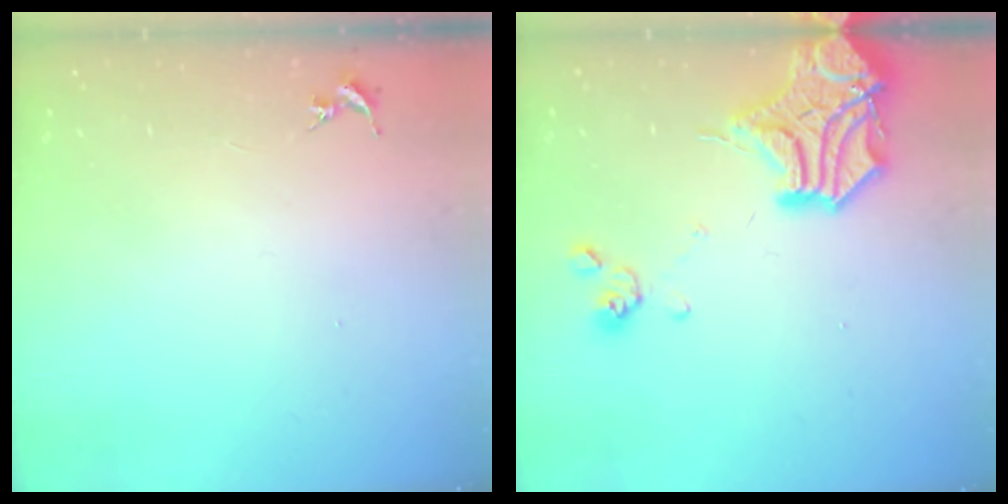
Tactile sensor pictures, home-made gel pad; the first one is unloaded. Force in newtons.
{"total": 19.9, "press": 19.8, "slide": 2.6}